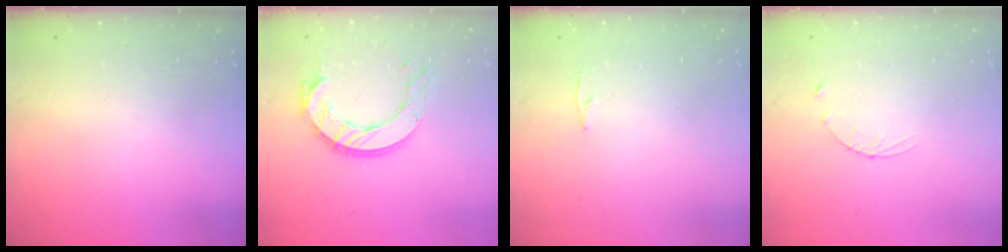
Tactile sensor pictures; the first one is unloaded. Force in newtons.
{"total": 13.0, "press": 12.9, "slide": 1.2}
{"total": 3.8, "press": 3.7, "slide": 0.5}
{"total": 3.1, "press": 3.1, "slide": 0.3}